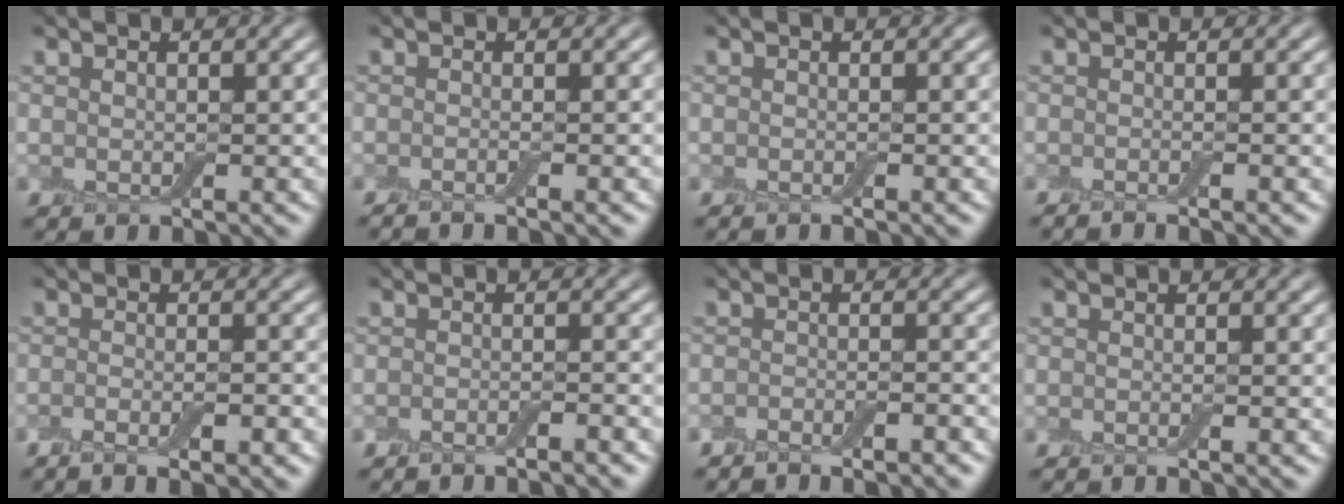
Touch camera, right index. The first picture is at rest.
{"total": 1.7, "force": [-1.0, 0.4, 1.3], "torque": [-0.008, -0.004, -0.020]}
{"total": 0.7, "force": [-0.4, 0.1, 0.6], "torque": [-0.007, -0.004, -0.009]}
{"total": 2.0, "force": [-1.3, 0.4, 1.5], "torque": [-0.009, -0.002, -0.021]}
{"total": 4.1, "force": [-2.1, 1.0, 3.4], "torque": [-0.051, 0.001, -0.032]}
{"total": 2.1, "force": [-1.7, 0.2, 1.3], "torque": [-0.017, 0.000, -0.032]}
{"total": 2.7, "force": [-2.3, 0.3, 1.5], "torque": [-0.028, 0.003, -0.040]}
{"total": 1.0, "force": [-0.5, 0.2, 0.9], "torque": [-0.007, -0.006, -0.012]}